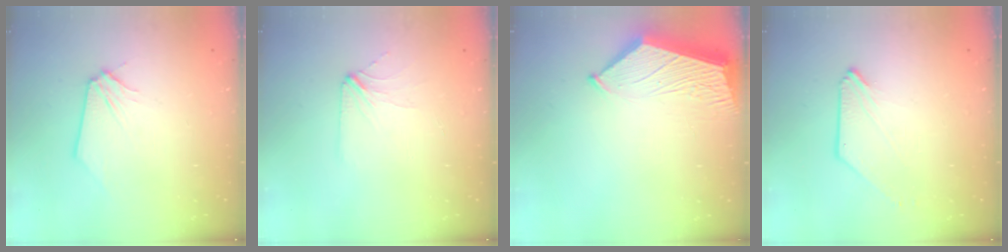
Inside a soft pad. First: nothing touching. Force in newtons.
{"total": 2.8, "press": 2.8, "slide": 0.4}
{"total": 6.2, "press": 6.2, "slide": 0.8}
{"total": 0.0}